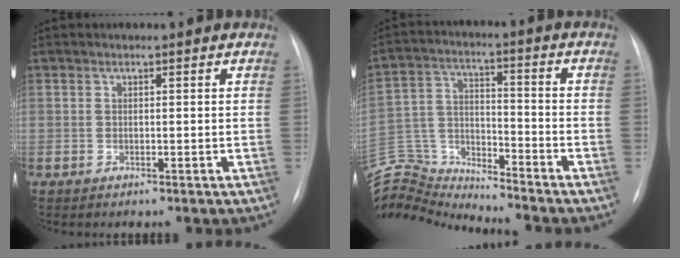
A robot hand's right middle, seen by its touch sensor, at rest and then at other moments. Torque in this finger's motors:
{"motor_torque": [-0.67, -1.14, -0.02, -0.01]}